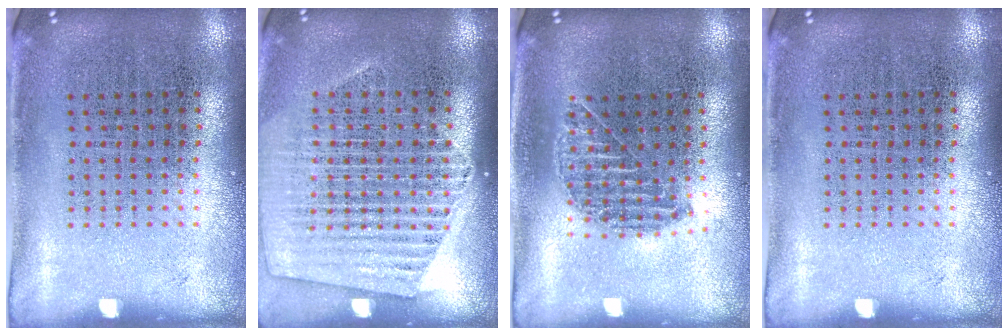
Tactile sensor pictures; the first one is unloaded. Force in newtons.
{"total": 1.6, "press": 1.4, "slide": 0.6}
{"total": 1.0, "press": 0.9, "slide": 0.4}
{"total": 0.0}